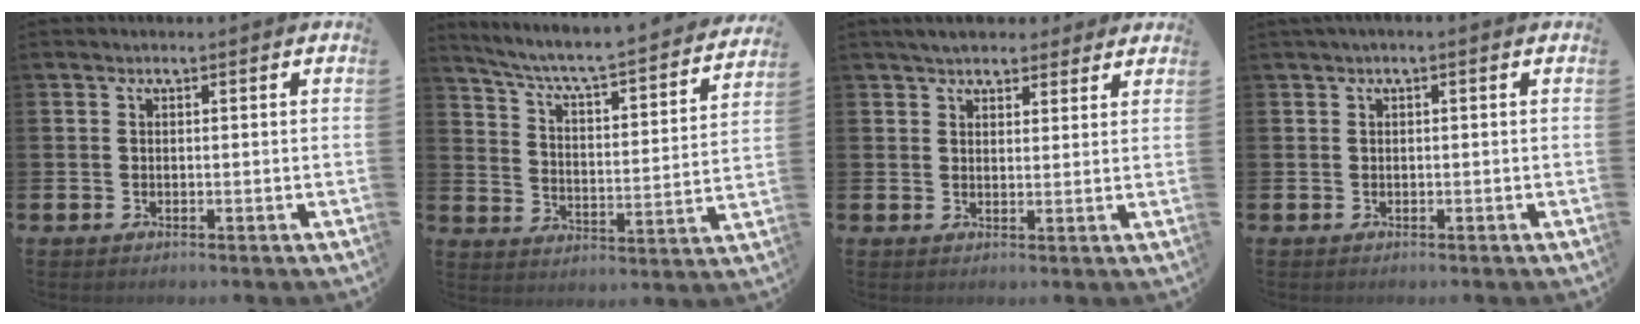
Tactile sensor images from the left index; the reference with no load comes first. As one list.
[{"total": 5.7, "force": [5.1, 0.6, 2.4], "torque": [-0.077, -0.044, 0.079]}, {"total": 4.6, "force": [4.2, 1.7, 0.8], "torque": [-0.019, -0.013, 0.078]}, {"total": 0.7, "force": [0.0, 0.0, 0.7], "torque": [-0.012, 0.001, 0.000]}]